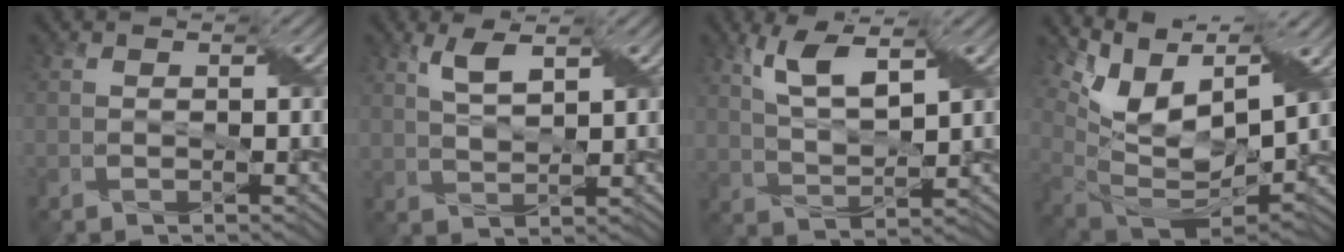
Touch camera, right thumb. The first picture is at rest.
{"total": 3.9, "force": [2.2, 1.4, 2.9], "torque": [-0.074, 0.001, 0.045]}
{"total": 7.3, "force": [3.8, 2.8, 5.5], "torque": [-0.123, 0.004, 0.079]}
{"total": 15.1, "force": [6.7, 7.4, 11.3], "torque": [-0.244, 0.023, 0.128]}